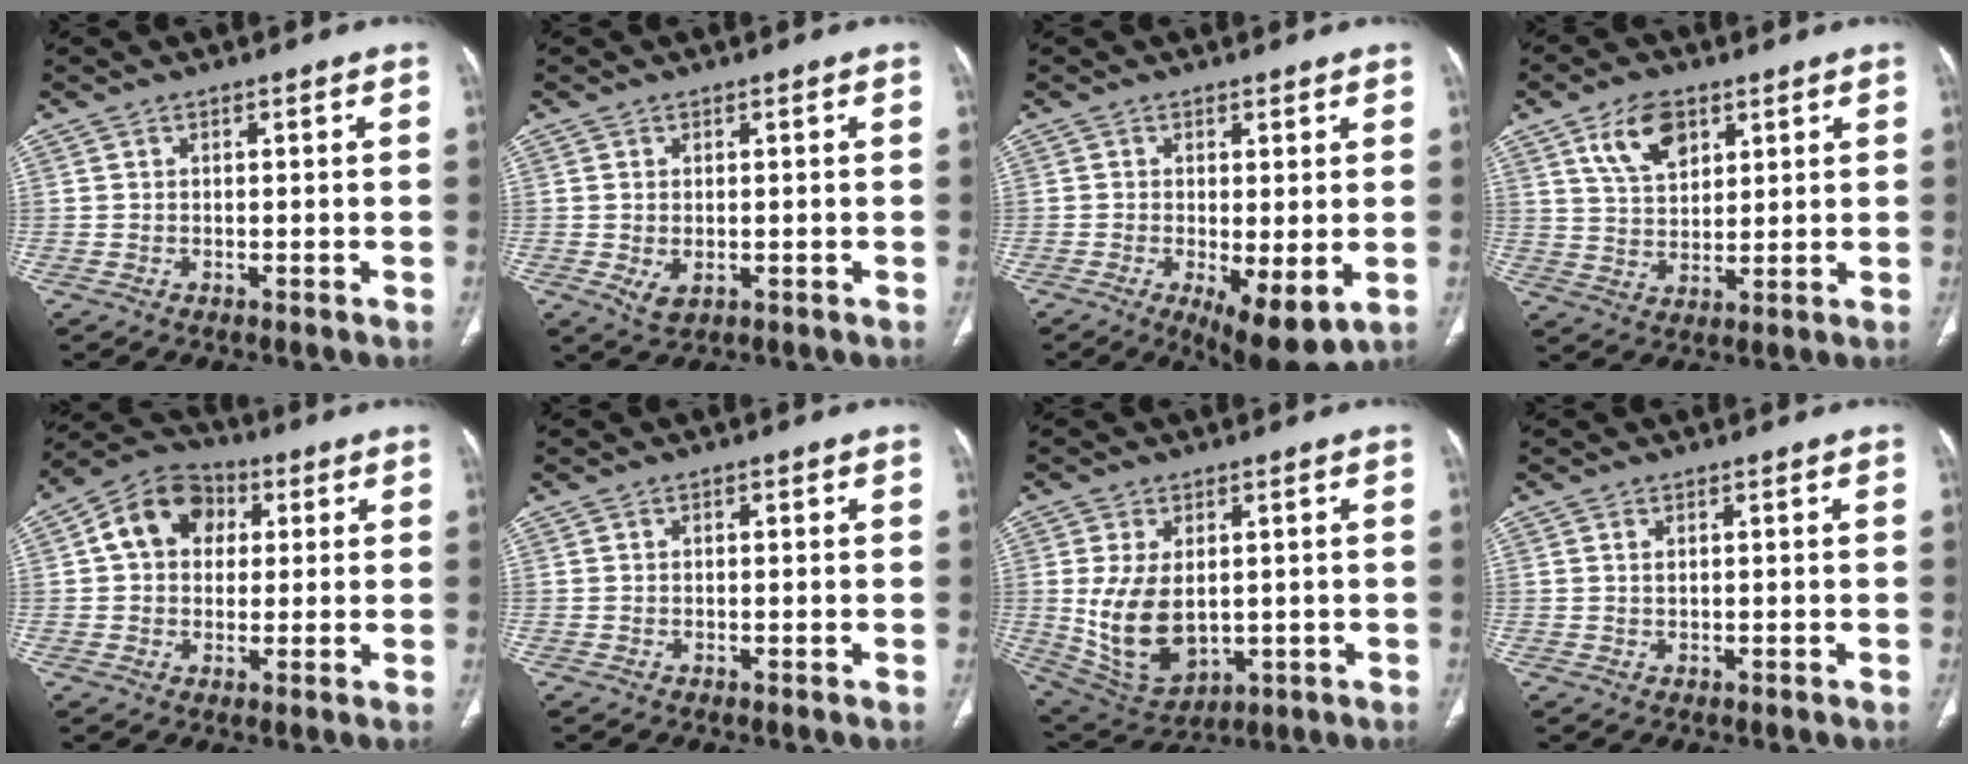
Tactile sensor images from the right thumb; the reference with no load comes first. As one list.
[{"total": 3.0, "force": [-0.5, 1.9, 2.3], "torque": [-0.042, -0.006, 0.001]}, {"total": 8.5, "force": [-2.0, 3.0, 7.7], "torque": [-0.120, -0.024, -0.024]}, {"total": 9.1, "force": [4.9, 5.0, 5.8], "torque": [-0.088, -0.023, 0.096]}, {"total": 11.3, "force": [2.7, 8.9, 6.4], "torque": [-0.084, 0.015, 0.034]}, {"total": 0.7, "force": [0.3, 0.3, 0.5], "torque": [-0.006, 0.001, 0.005]}, {"total": 12.8, "force": [0.2, 8.0, 10.0], "torque": [-0.178, -0.011, 0.032]}, {"total": 0.9, "force": [0.5, 0.3, 0.7], "torque": [-0.015, 0.002, 0.013]}]